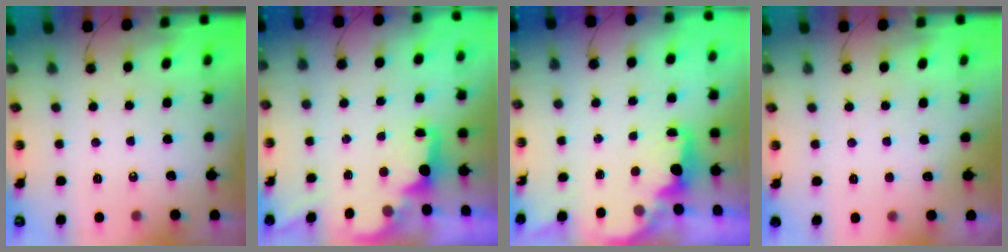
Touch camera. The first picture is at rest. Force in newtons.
{"total": 1.9, "press": 1.7, "slide": 0.8}
{"total": 2.4, "press": 2.3, "slide": 0.8}
{"total": 2.6, "press": 2.4, "slide": 1.0}